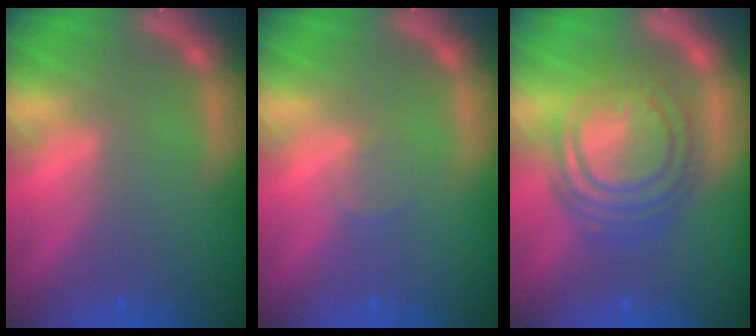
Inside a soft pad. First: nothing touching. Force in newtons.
{"total": 1.0}
{"total": 10.0}